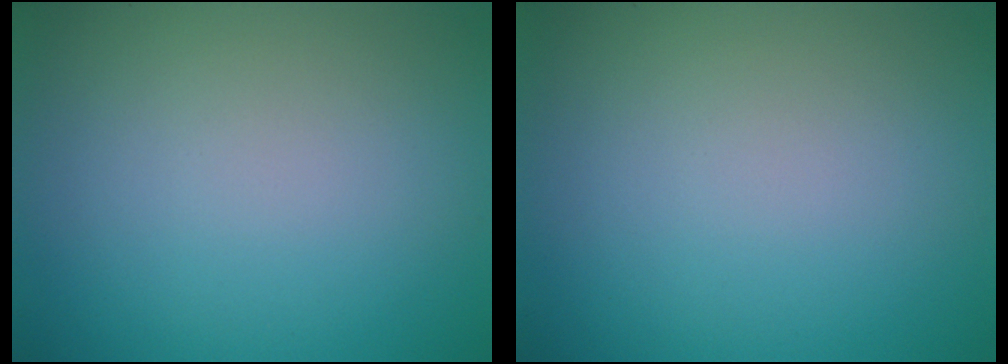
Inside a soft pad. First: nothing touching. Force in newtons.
{"total": 0.0}